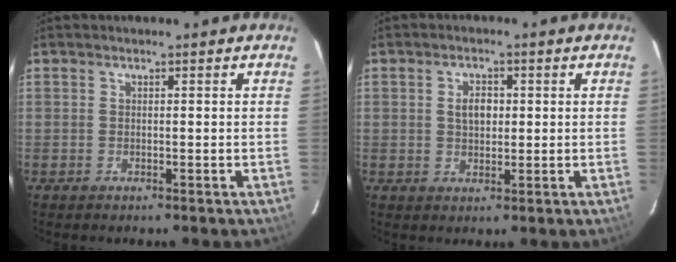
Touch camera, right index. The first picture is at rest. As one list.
[{"total": 3.7, "force": [0.6, 2.4, 2.7], "torque": [-0.046, 0.008, 0.014]}]